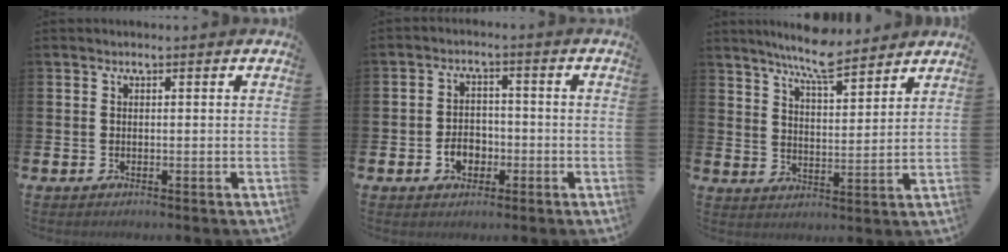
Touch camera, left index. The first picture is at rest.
{"total": 3.6, "force": [-1.4, 2.7, 1.9], "torque": [-0.031, 0.002, -0.032]}
{"total": 7.7, "force": [7.1, 0.9, 2.7], "torque": [-0.071, -0.034, 0.128]}